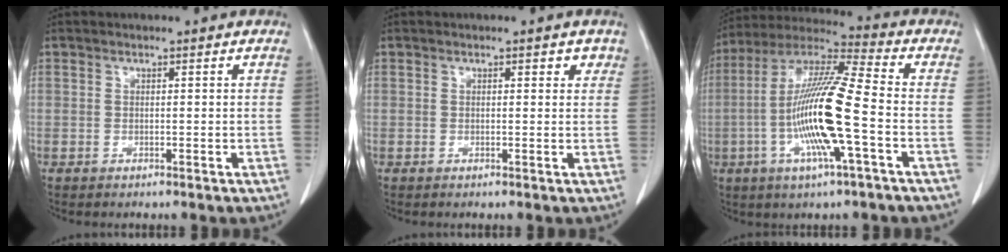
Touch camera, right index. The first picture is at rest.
{"total": 1.3, "force": [0.7, 0.8, 0.8], "torque": [0.000, -0.001, 0.004]}
{"total": 16.0, "force": [-3.5, 0.7, 15.6], "torque": [-0.309, -0.003, -0.073]}